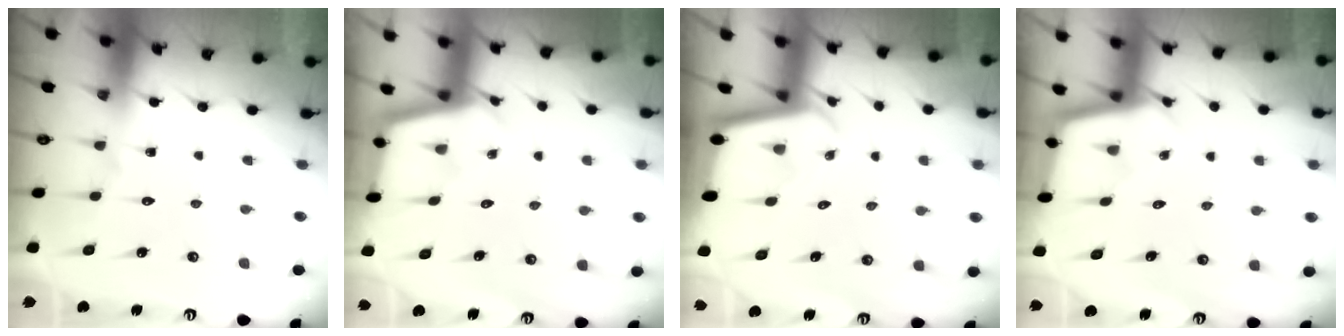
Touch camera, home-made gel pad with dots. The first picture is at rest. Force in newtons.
{"total": 2.7, "press": 2.7, "slide": 0.3}
{"total": 1.8, "press": 1.8, "slide": 0.1}
{"total": 2.3, "press": 2.3, "slide": 0.2}